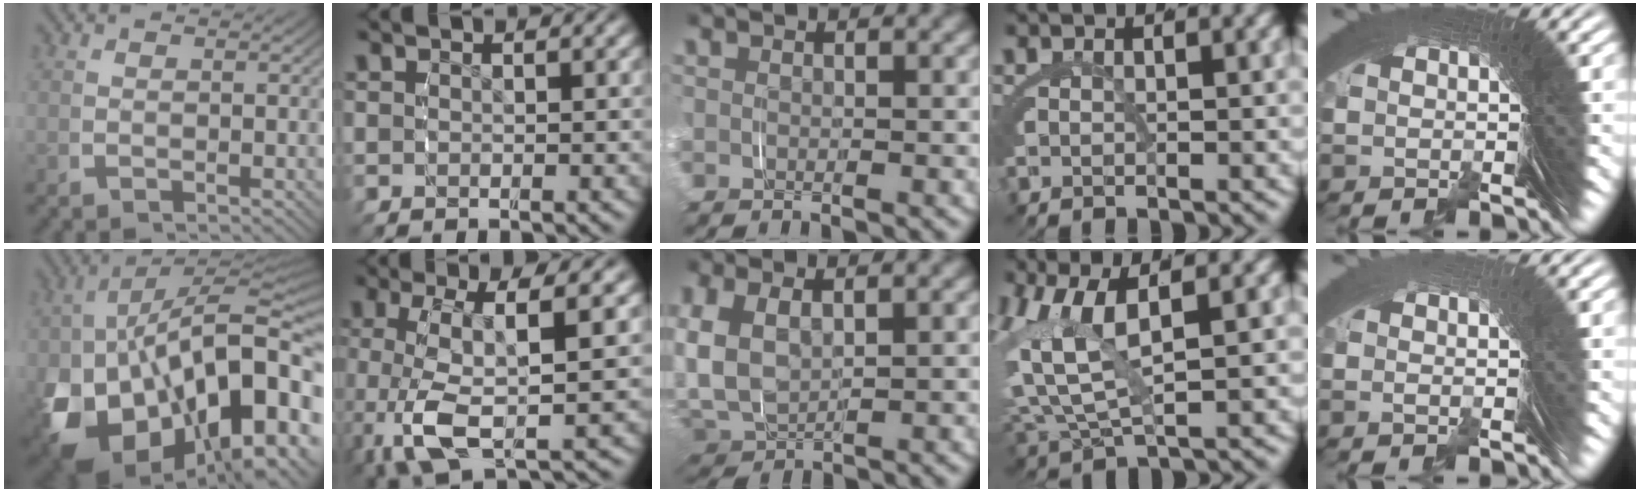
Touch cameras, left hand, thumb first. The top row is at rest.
{"thumb": {"total": 27.7, "force": [-4.9, 17.8, 20.7], "torque": [-0.385, -0.108, -0.019]}, "index": {"total": 7.0, "force": [-1.5, 3.1, 6.1], "torque": [-0.131, -0.026, -0.005]}, "middle": {"total": 9.1, "force": [0.5, 7.7, 4.8], "torque": [-0.163, -0.024, 0.015]}, "ring": {"total": 7.3, "force": [2.0, 4.3, 5.6], "torque": [-0.132, -0.002, 0.039]}, "little": {"total": 1.7, "force": [-0.8, -1.1, -1.0], "torque": [0.020, 0.003, -0.012]}}